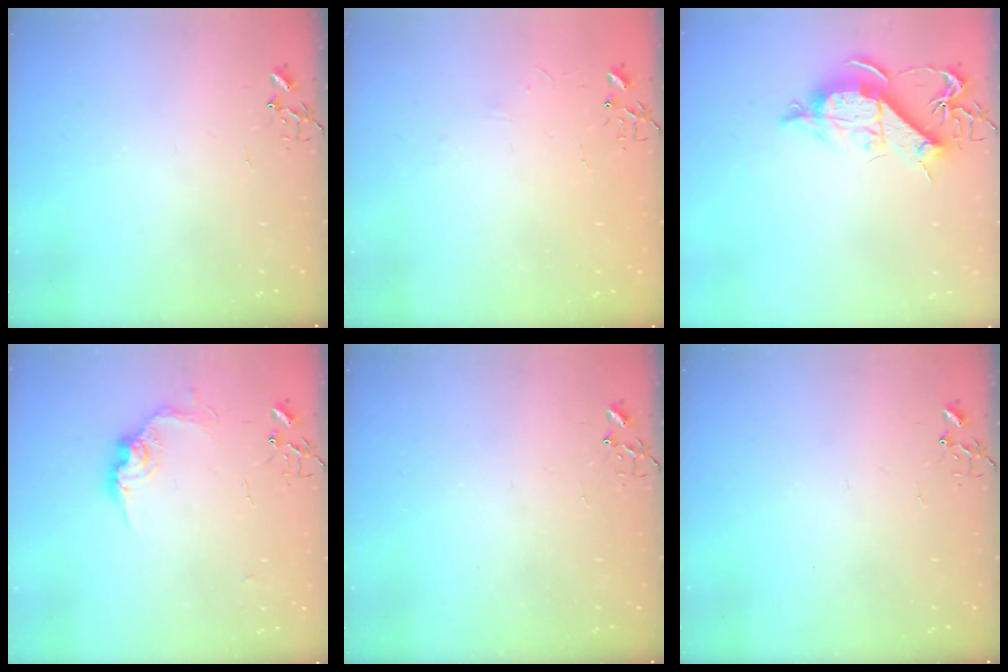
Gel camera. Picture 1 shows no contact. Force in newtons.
{"total": 2.7, "press": 2.7, "slide": 0.4}
{"total": 10.9, "press": 10.9, "slide": 0.8}
{"total": 11.3, "press": 11.3, "slide": 0.6}
{"total": 0.0}
{"total": 0.0}